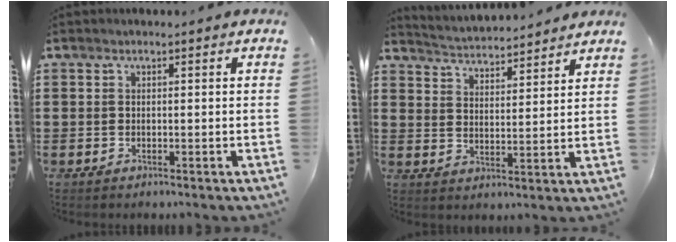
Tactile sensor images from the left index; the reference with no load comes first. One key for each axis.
{"total": 3.4, "fx": 3.4, "fy": -0.1, "fz": -0.2, "tx": -0.016, "ty": -0.025, "tz": 0.055}